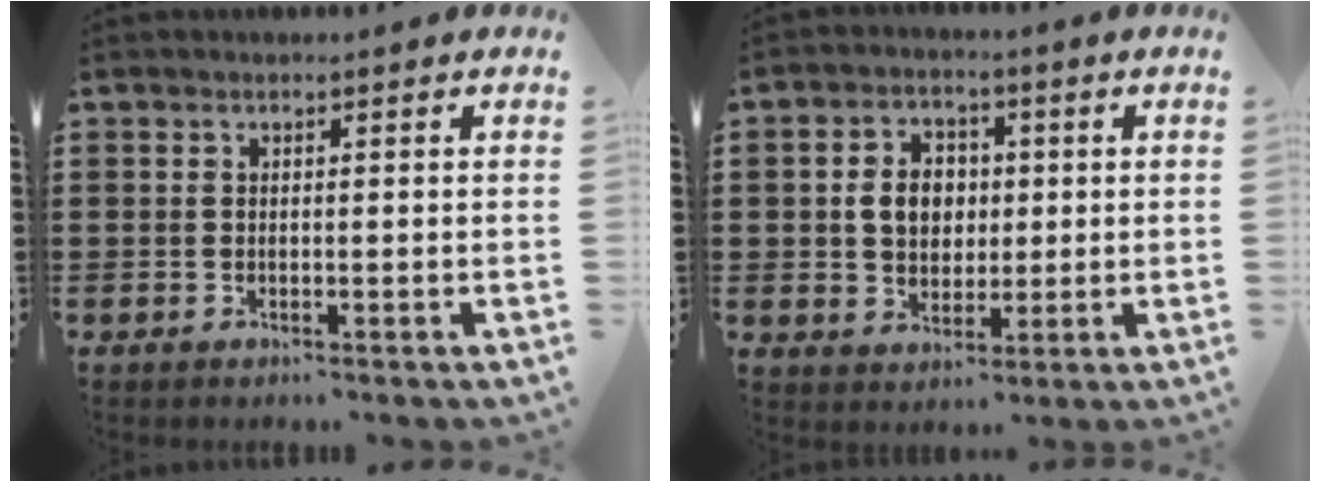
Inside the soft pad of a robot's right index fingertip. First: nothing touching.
{"total": 5.9, "force": [0.3, 4.7, 3.6], "torque": [-0.082, 0.010, -0.002]}